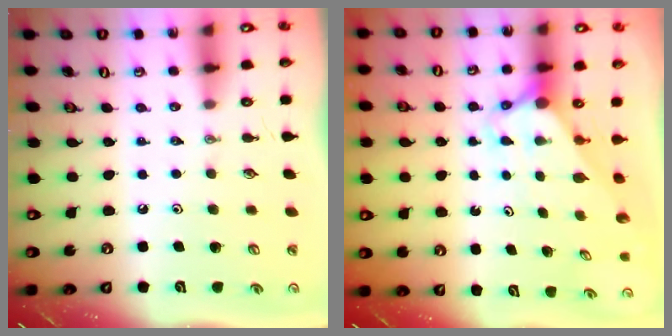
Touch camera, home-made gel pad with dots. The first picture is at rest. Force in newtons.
{"total": 2.8, "press": 2.8, "slide": 0.0}